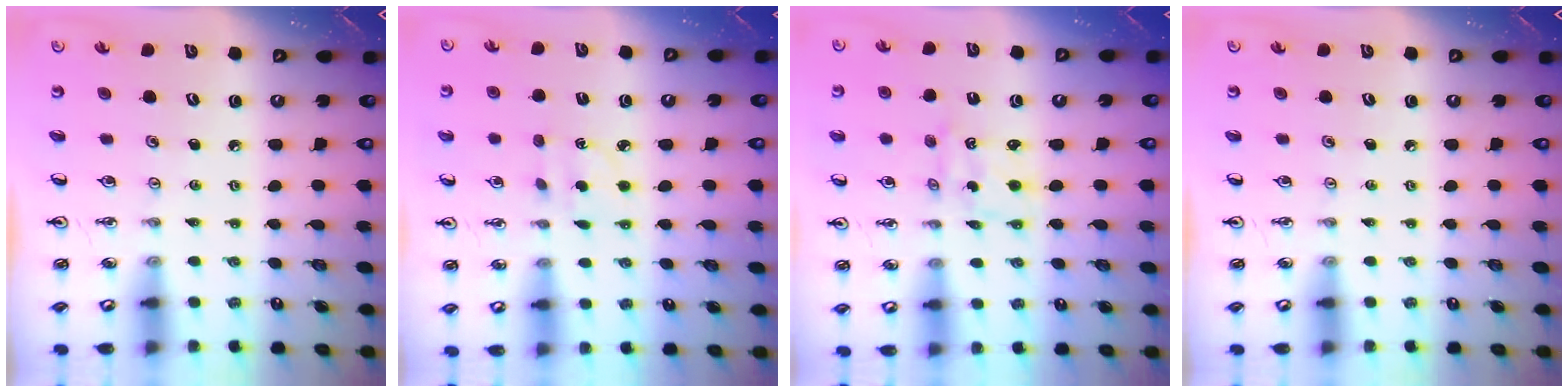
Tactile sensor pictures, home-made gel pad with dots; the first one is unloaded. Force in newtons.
{"total": 3.0, "press": 2.8, "slide": 0.8}
{"total": 1.3, "press": 1.1, "slide": 0.8}
{"total": 0.0}